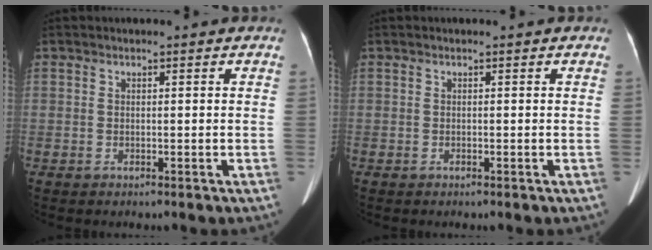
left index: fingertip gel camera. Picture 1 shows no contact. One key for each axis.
{"total": 0.0}